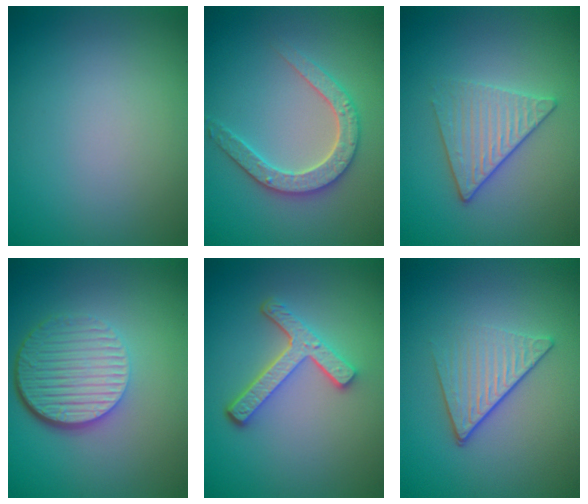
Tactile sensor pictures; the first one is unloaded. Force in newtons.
{"total": 3.3, "press": 3.3, "slide": 0.6}
{"total": 3.4, "press": 3.1, "slide": 1.3}
{"total": 6.3, "press": 4.3, "slide": 4.6}
{"total": 4.4, "press": 3.3, "slide": 2.9}
{"total": 4.2, "press": 2.9, "slide": 3.0}